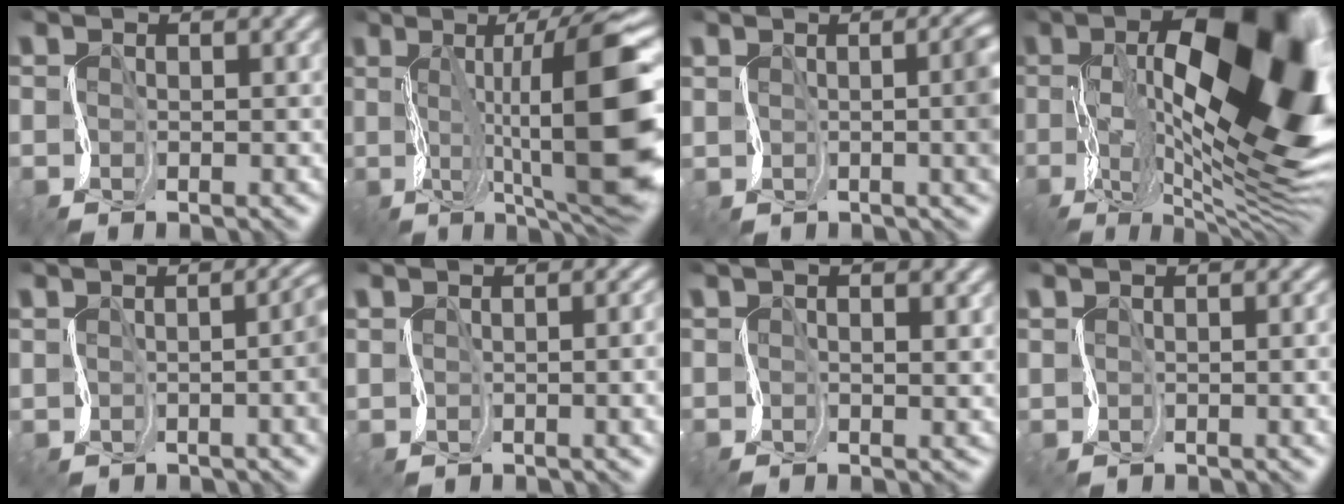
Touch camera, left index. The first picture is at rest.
{"total": 12.9, "force": [0.5, 2.8, 12.6], "torque": [-0.180, 0.018, 0.017]}
{"total": 2.9, "force": [0.8, 0.5, 2.7], "torque": [-0.026, -0.004, 0.022]}
{"total": 17.2, "force": [1.9, 8.1, 15.0], "torque": [-0.253, 0.010, 0.037]}
{"total": 3.0, "force": [0.5, 0.7, 2.9], "torque": [-0.026, -0.002, 0.015]}
{"total": 2.9, "force": [0.4, 1.5, 2.5], "torque": [-0.010, 0.002, 0.012]}
{"total": 1.6, "force": [1.2, 0.0, 1.0], "torque": [-0.025, 0.002, 0.020]}
{"total": 2.1, "force": [0.5, 1.1, 1.7], "torque": [-0.008, 0.001, 0.010]}